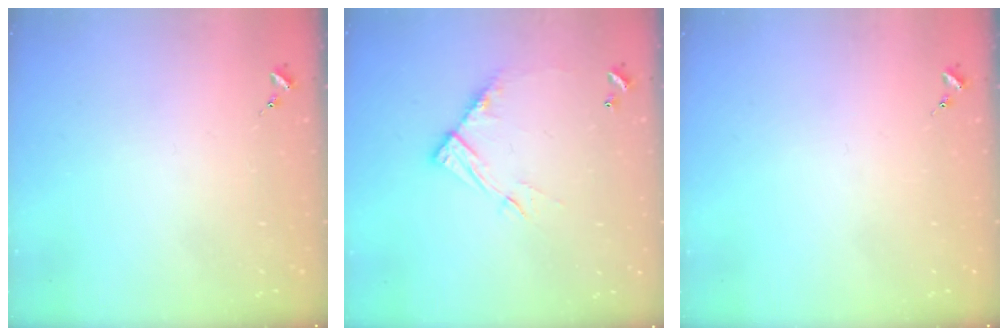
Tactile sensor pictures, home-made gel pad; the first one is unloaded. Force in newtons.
{"total": 11.5, "press": 11.5, "slide": 0.8}
{"total": 0.0}